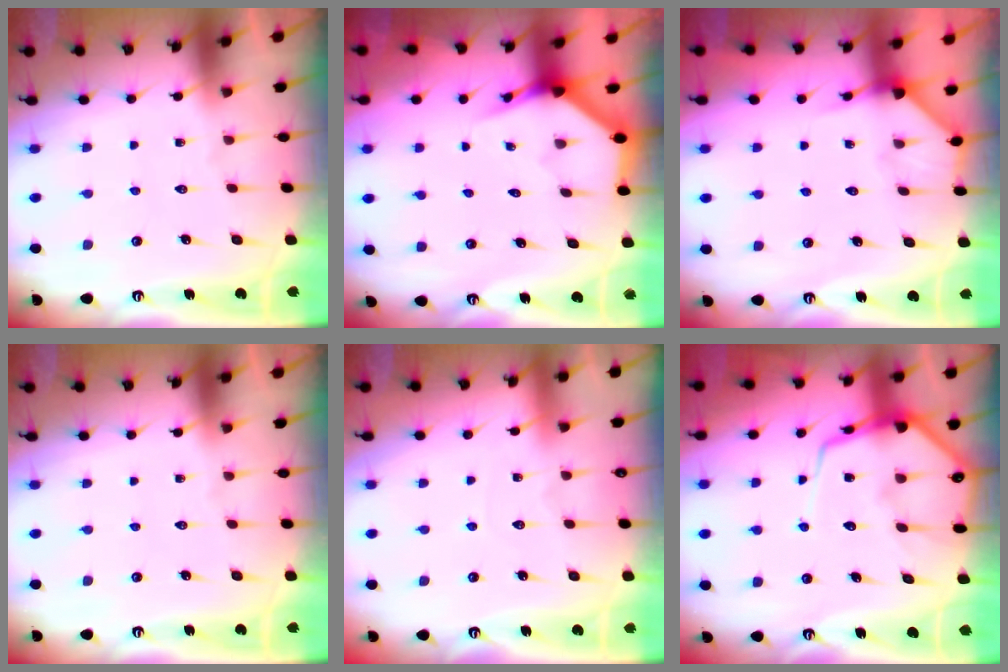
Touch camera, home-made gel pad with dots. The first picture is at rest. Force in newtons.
{"total": 3.8, "press": 3.8, "slide": 0.2}
{"total": 3.4, "press": 3.4, "slide": 0.4}
{"total": 0.0}
{"total": 2.7, "press": 2.7, "slide": 0.3}
{"total": 11.5, "press": 11.4, "slide": 1.2}